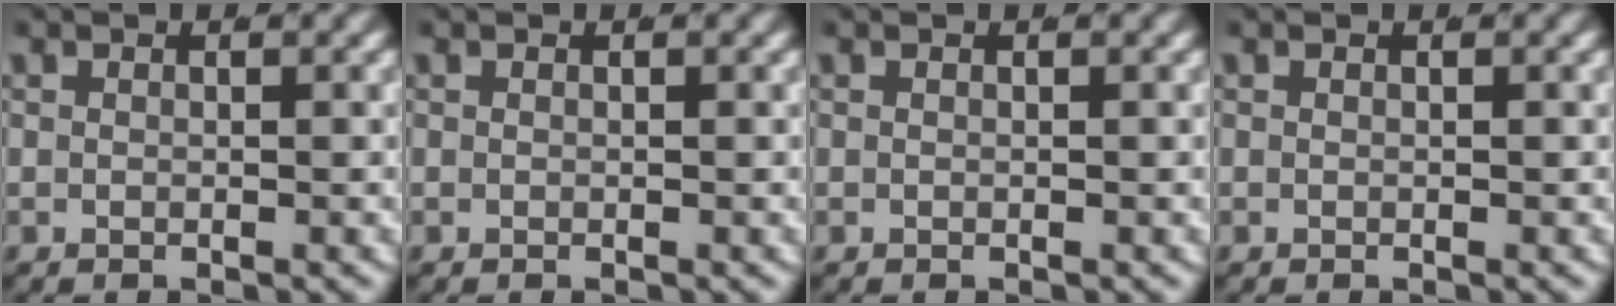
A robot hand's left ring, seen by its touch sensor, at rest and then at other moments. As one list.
[{"total": 0.0}, {"total": 0.0}, {"total": 0.0}]